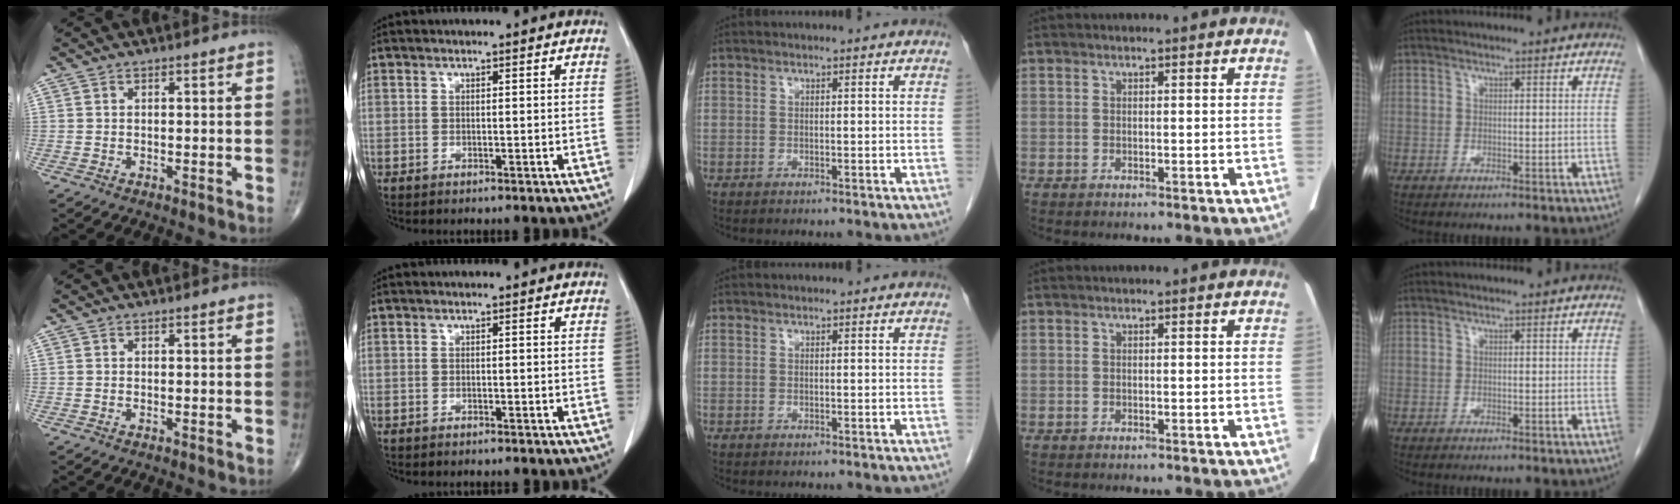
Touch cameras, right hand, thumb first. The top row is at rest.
{}